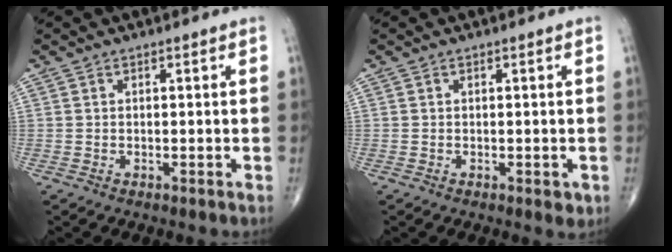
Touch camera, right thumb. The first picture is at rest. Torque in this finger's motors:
{"motor_torque": [0.21, 0.48, -0.07, -0.08, 0.06]}